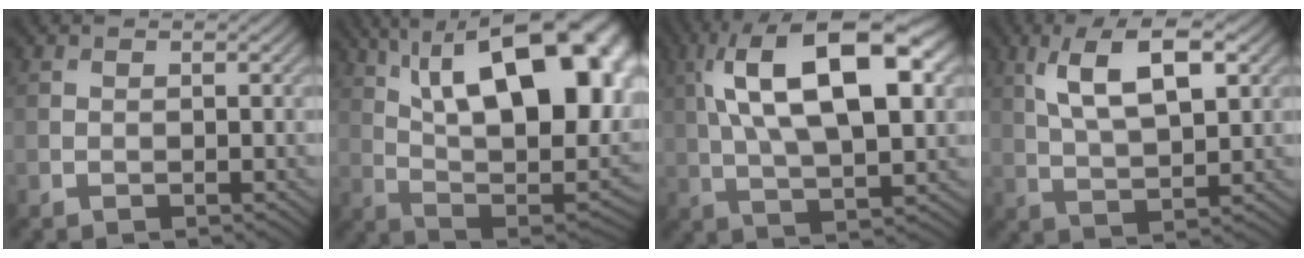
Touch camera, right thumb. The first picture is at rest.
{"total": 23.7, "force": [8.7, 11.4, 18.9], "torque": [-0.292, 0.053, 0.154]}
{"total": 17.1, "force": [5.1, 7.2, 14.7], "torque": [-0.258, 0.031, 0.074]}
{"total": 9.4, "force": [3.7, 3.6, 7.9], "torque": [-0.149, 0.011, 0.070]}